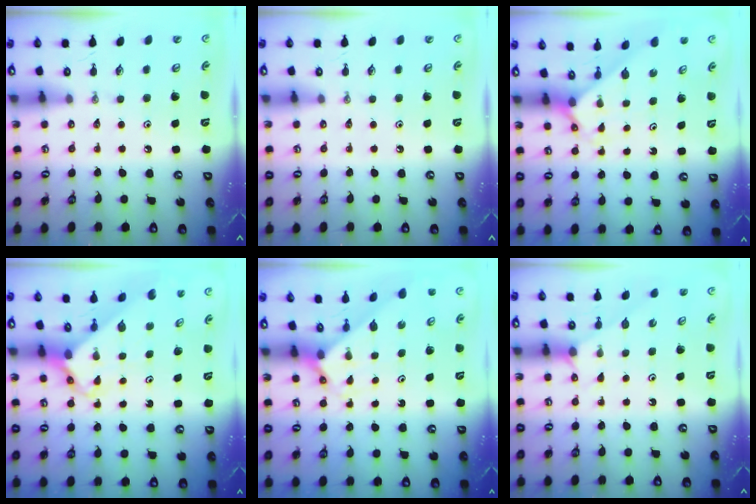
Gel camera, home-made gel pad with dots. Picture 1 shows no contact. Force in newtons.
{"total": 0.0}
{"total": 2.4, "press": 2.4, "slide": 0.2}
{"total": 2.7, "press": 2.7, "slide": 0.2}
{"total": 2.3, "press": 2.3, "slide": 0.3}
{"total": 2.5, "press": 2.5, "slide": 0.4}